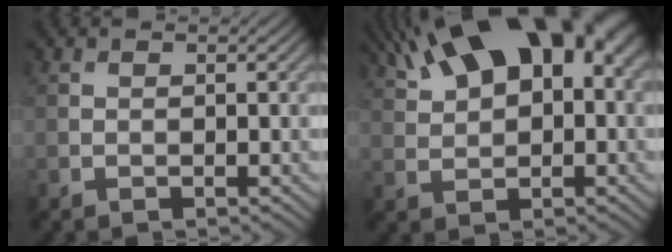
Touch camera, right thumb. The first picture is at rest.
{"total": 18.7, "force": [9.2, 9.5, 13.2], "torque": [-0.218, 0.074, 0.134]}